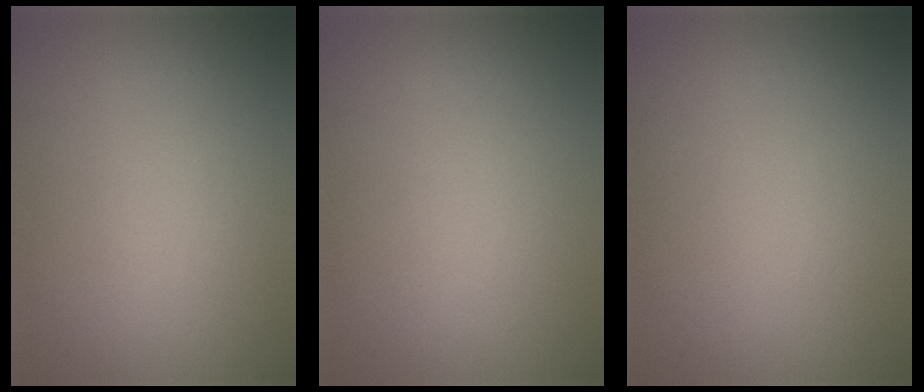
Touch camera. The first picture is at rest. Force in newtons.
{"total": 0.0}
{"total": 0.0}